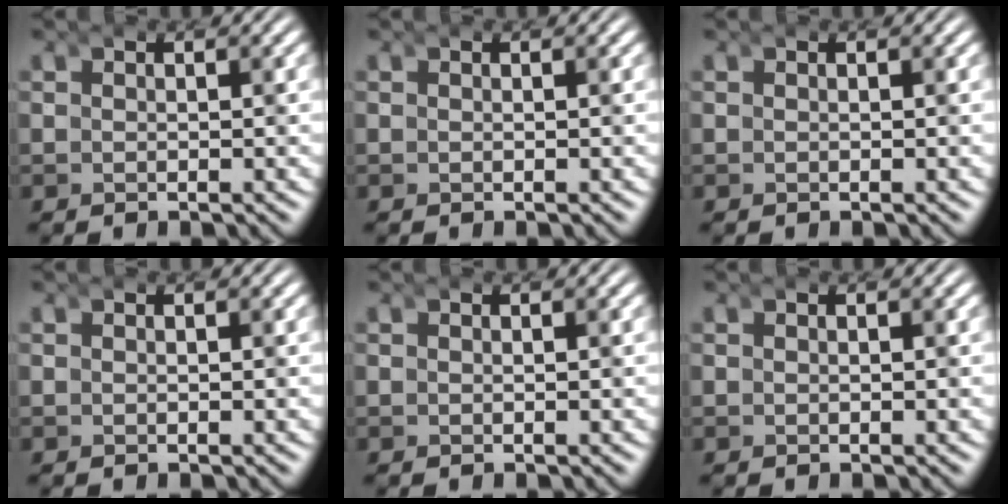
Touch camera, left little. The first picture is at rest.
{"total": 0.0}
{"total": 0.0}
{"total": 0.0}
{"total": 0.0}
{"total": 0.0}